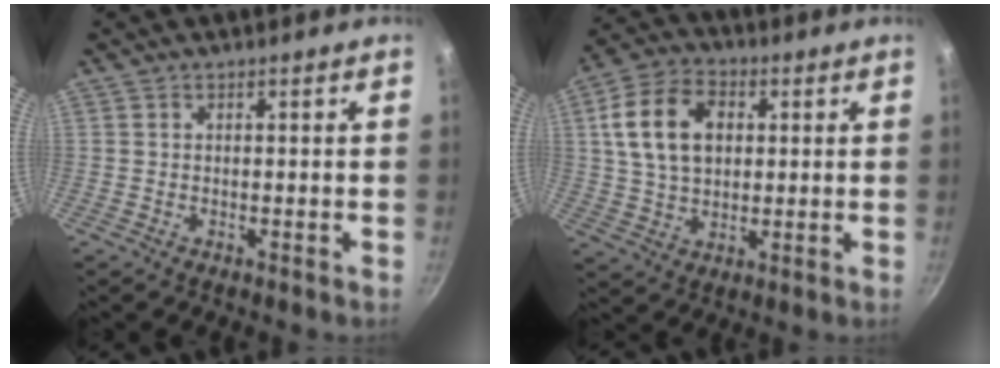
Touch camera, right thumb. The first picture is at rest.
{"total": 13.7, "force": [3.0, 9.5, 9.4], "torque": [-0.155, 0.009, 0.047]}